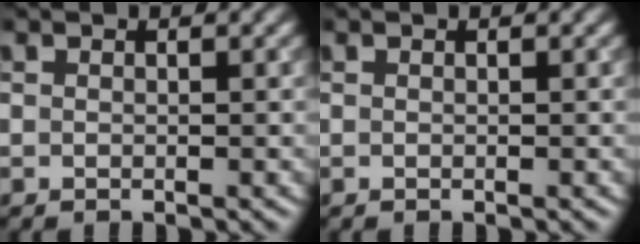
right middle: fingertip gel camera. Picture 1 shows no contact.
{"total": 0.0}